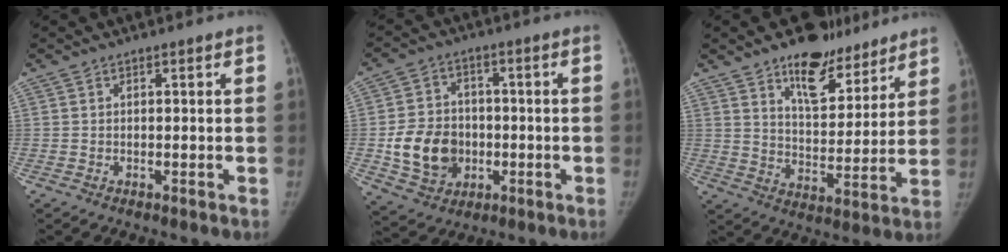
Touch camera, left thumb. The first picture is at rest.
{"total": 12.0, "force": [-2.1, 9.9, 6.5], "torque": [-0.082, 0.009, -0.030]}
{"total": 14.0, "force": [9.8, 7.0, 7.1], "torque": [-0.062, -0.065, 0.158]}